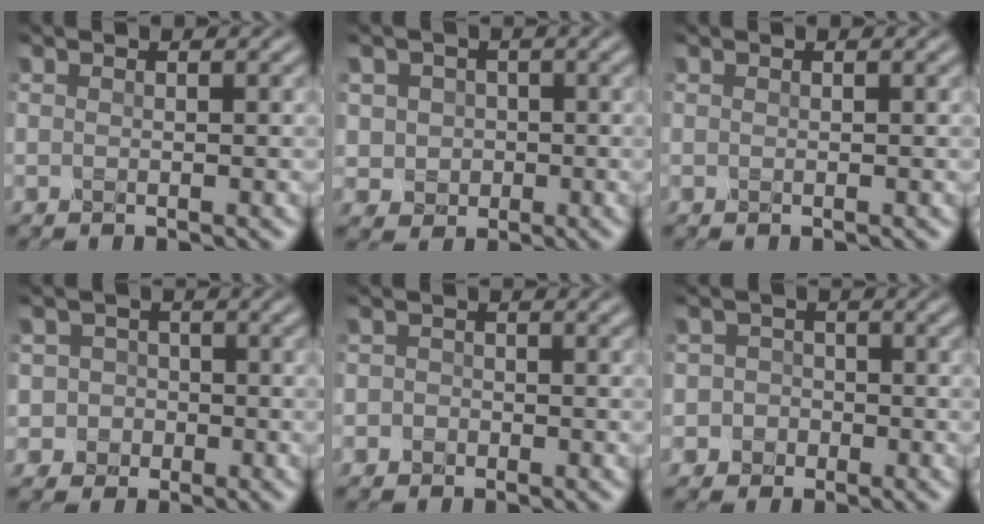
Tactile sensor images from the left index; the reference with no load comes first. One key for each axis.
{"total": 2.8, "fx": 0.1, "fy": 2.6, "fz": 0.8, "tx": -0.002, "ty": 0.002, "tz": -0.006}
{"total": 0.0}
{"total": 3.4, "fx": -0.9, "fy": 3.2, "fz": 0.4, "tx": 0.025, "ty": 0.007, "tz": -0.034}
{"total": 1.2, "fx": -0.3, "fy": 1.2, "fz": 0.2, "tx": 0.012, "ty": 0.001, "tz": -0.014}
{"total": 3.3, "fx": -1.1, "fy": 3.0, "fz": 0.4, "tx": 0.029, "ty": 0.007, "tz": -0.041}